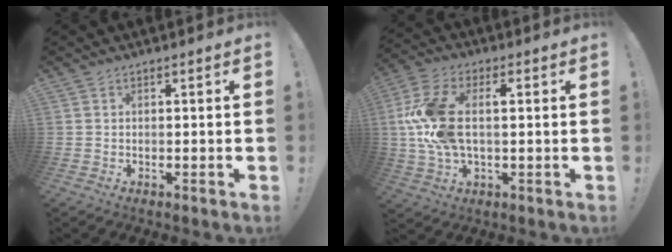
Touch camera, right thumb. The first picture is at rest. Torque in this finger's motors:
{"motor_torque": [1.87, 2.67, 1.64, -0.05, 0.63]}